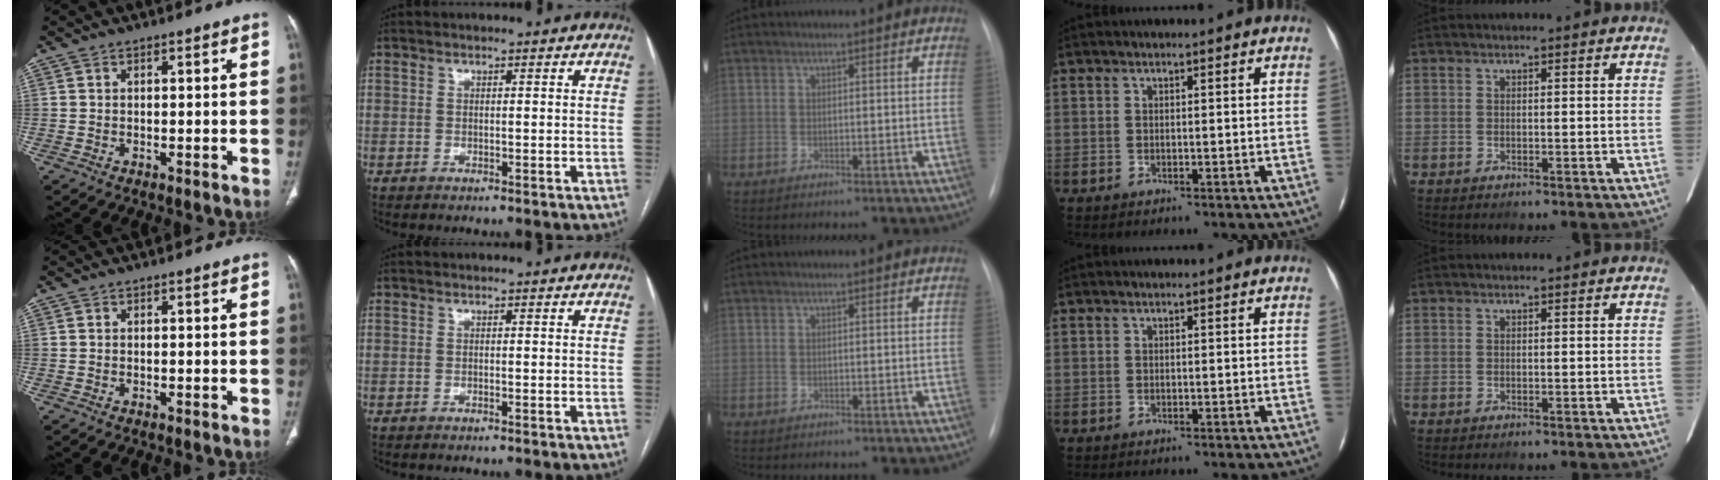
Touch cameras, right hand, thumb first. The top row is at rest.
{}